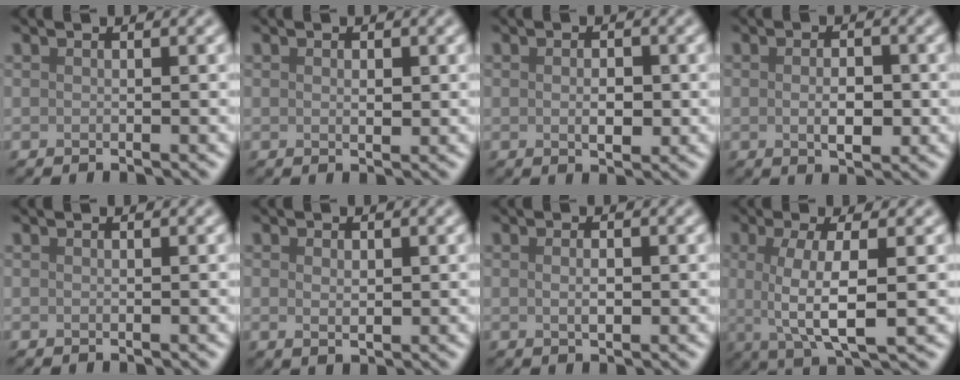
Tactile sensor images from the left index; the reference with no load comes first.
{"total": 1.0, "force": [0.2, 0.5, 0.9], "torque": [-0.013, -0.001, 0.004]}
{"total": 2.1, "force": [-0.1, 1.0, 1.8], "torque": [-0.029, -0.002, -0.001]}
{"total": 2.8, "force": [-0.3, 1.3, 2.5], "torque": [-0.042, -0.003, -0.003]}
{"total": 0.0}
{"total": 1.5, "force": [0.2, 0.9, 1.2], "torque": [-0.021, -0.002, 0.007]}
{"total": 1.4, "force": [0.1, 0.6, 1.2], "torque": [-0.027, 0.000, 0.002]}
{"total": 5.6, "force": [0.1, 1.6, 5.4], "torque": [-0.098, -0.001, 0.002]}